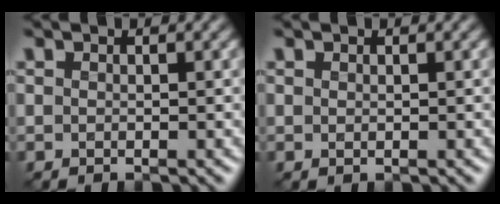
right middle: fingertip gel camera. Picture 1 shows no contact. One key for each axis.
{"total": 0.0}